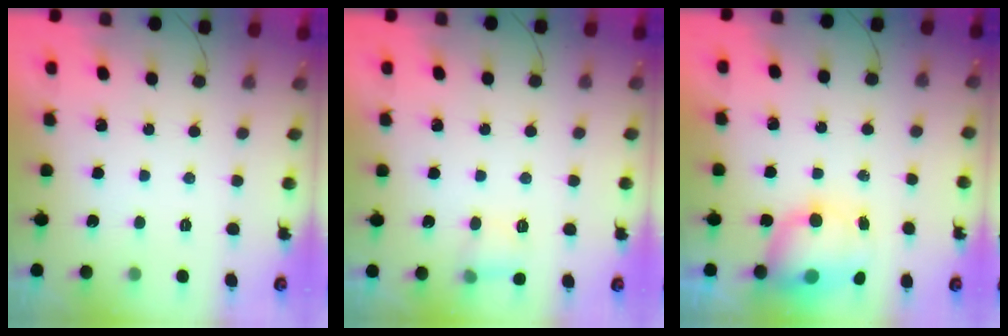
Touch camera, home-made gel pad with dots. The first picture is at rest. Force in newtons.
{"total": 4.1, "press": 4.0, "slide": 1.2}
{"total": 7.8, "press": 7.5, "slide": 2.2}